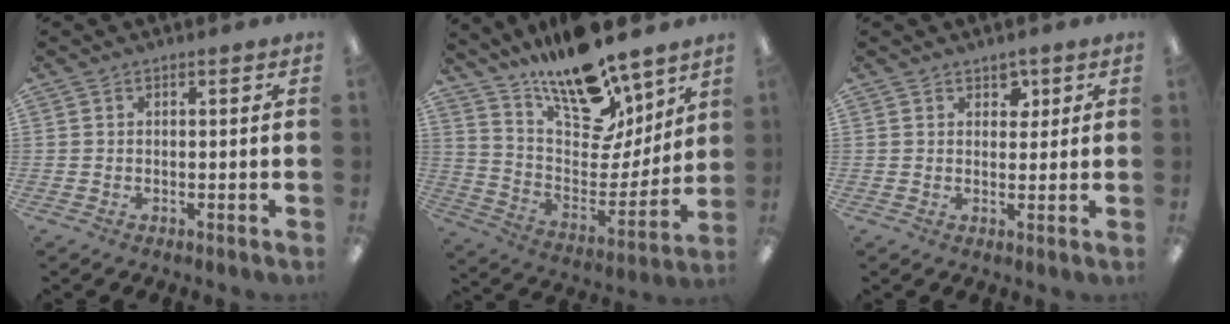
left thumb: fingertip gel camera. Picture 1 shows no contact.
{"total": 19.8, "force": [15.9, 7.3, 9.2], "torque": [-0.163, -0.120, 0.282]}
{"total": 2.8, "force": [1.9, 1.9, 0.9], "torque": [0.003, -0.008, 0.029]}